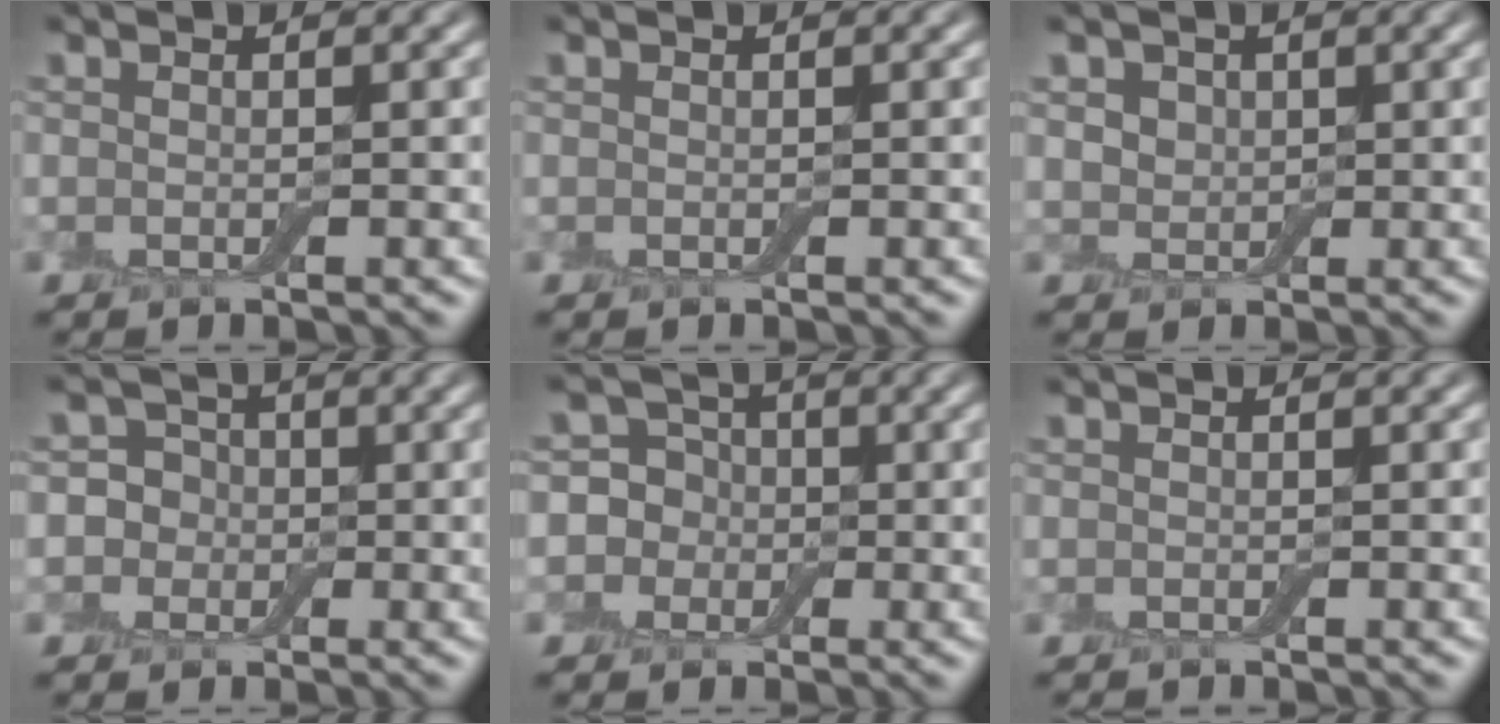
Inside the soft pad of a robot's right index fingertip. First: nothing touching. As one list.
[{"total": 0.0}, {"total": 2.6, "force": [1.3, 2.1, 1.0], "torque": [-0.030, 0.003, 0.023]}, {"total": 4.9, "force": [0.3, 4.8, 1.3], "torque": [0.007, 0.033, -0.033]}, {"total": 6.3, "force": [0.6, 6.1, 1.7], "torque": [-0.014, 0.042, -0.032]}, {"total": 0.0}]